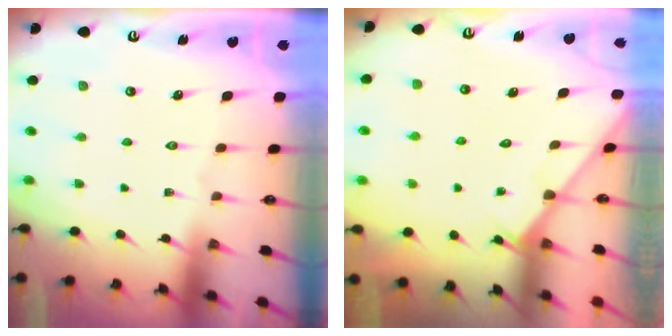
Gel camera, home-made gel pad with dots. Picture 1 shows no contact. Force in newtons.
{"total": 2.8, "press": 2.8, "slide": 0.2}